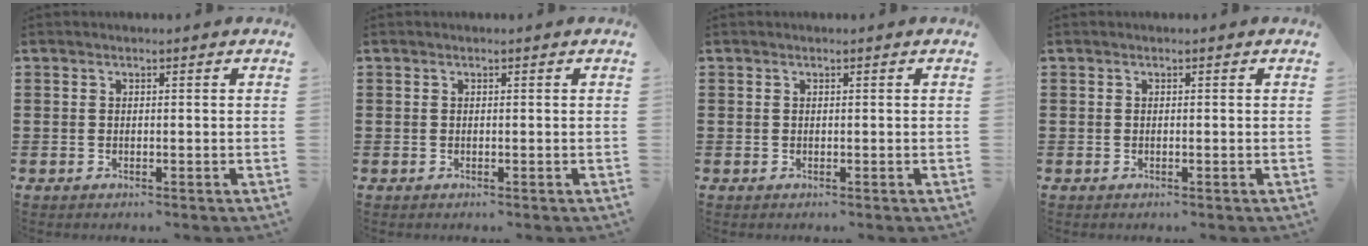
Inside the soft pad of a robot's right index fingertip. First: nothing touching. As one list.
[{"total": 0.0}, {"total": 0.0}, {"total": 0.0}]